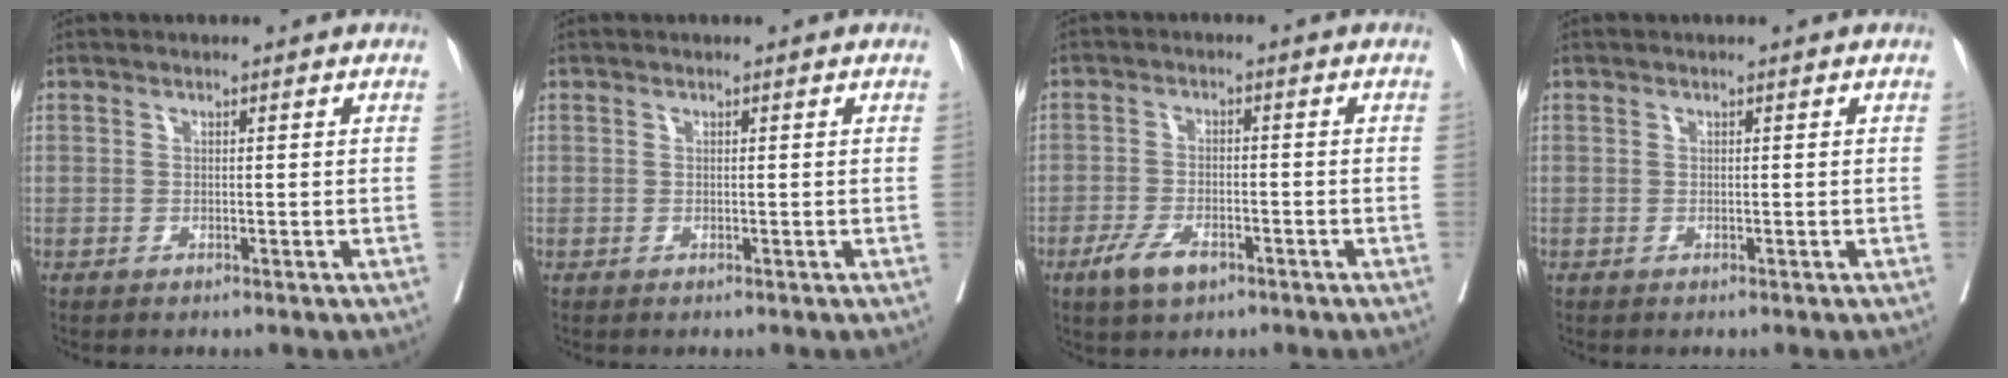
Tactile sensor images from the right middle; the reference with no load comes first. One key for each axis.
{"total": 0.0}
{"total": 5.0, "fx": -3.0, "fy": 2.1, "fz": 3.4, "tx": -0.070, "ty": -0.003, "tz": -0.051}
{"total": 0.0}